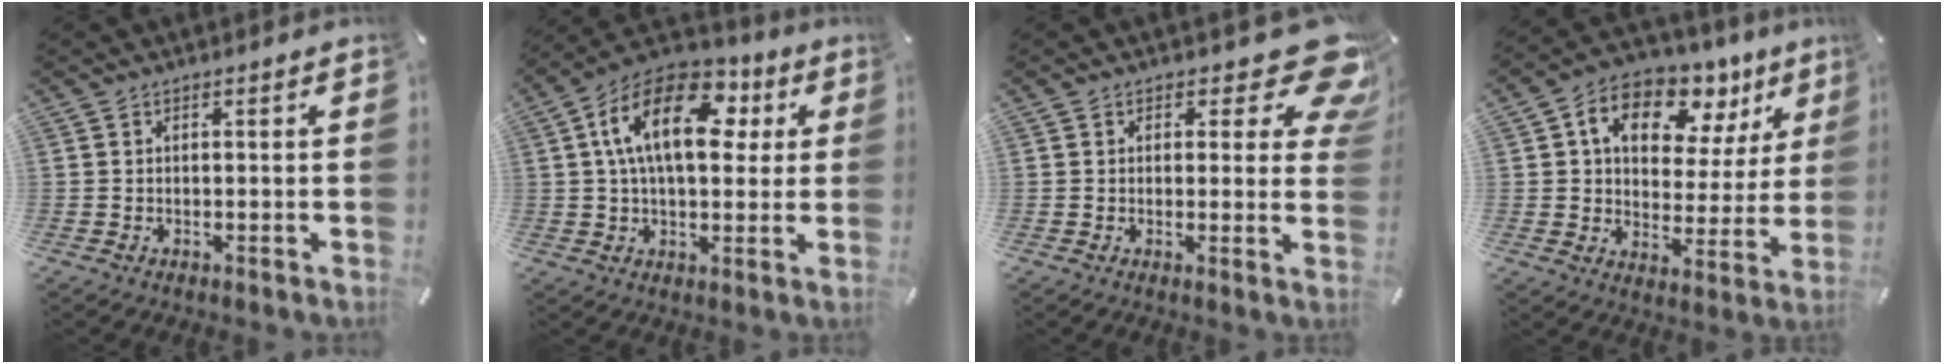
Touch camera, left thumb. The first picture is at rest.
{"total": 18.2, "force": [5.0, 10.4, 14.1], "torque": [-0.243, -0.003, 0.080]}
{"total": 11.0, "force": [6.0, 4.9, 7.8], "torque": [-0.084, -0.043, 0.104]}
{"total": 12.9, "force": [6.9, 8.8, 6.5], "torque": [-0.100, -0.042, 0.121]}